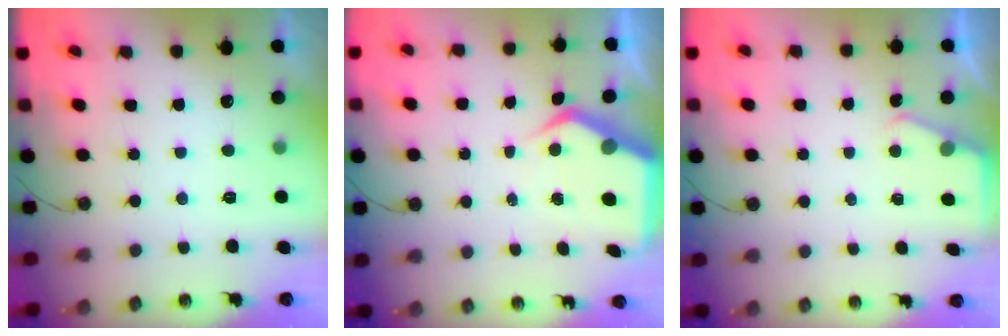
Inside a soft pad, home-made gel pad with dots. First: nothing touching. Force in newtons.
{"total": 7.1, "press": 7.1, "slide": 0.9}
{"total": 2.3, "press": 2.3, "slide": 0.4}